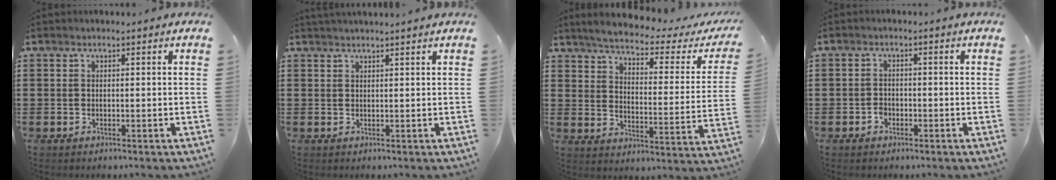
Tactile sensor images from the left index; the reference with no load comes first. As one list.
[{"total": 1.1, "force": [1.1, -0.1, 0.0], "torque": [-0.003, 0.000, 0.021]}, {"total": 3.3, "force": [2.8, 0.0, 1.8], "torque": [-0.055, -0.025, 0.037]}, {"total": 1.3, "force": [-0.8, 1.0, 0.3], "torque": [-0.010, 0.000, -0.018]}]